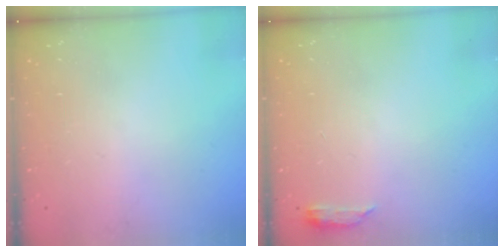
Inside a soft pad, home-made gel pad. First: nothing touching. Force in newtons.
{"total": 3.4, "press": 3.3, "slide": 0.5}